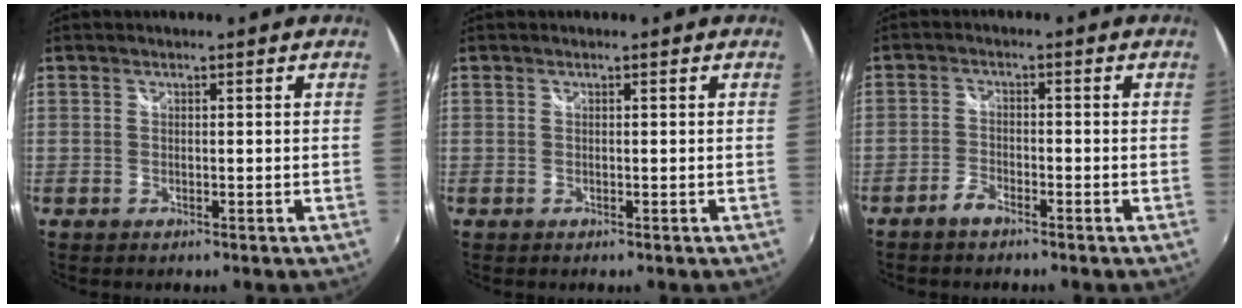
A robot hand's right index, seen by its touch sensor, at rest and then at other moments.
{"total": 0.0}
{"total": 2.8, "force": [-2.3, 0.9, 1.1], "torque": [-0.038, 0.003, -0.049]}